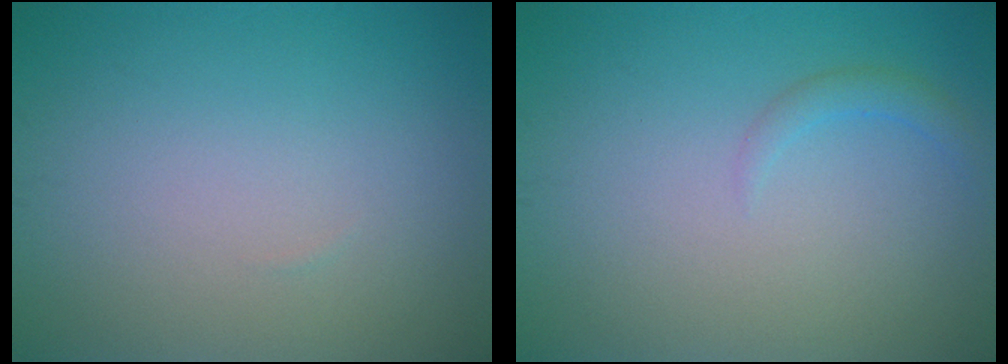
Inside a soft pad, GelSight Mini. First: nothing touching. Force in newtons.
{"total": 1.1, "press": 1.1, "slide": 0.1}